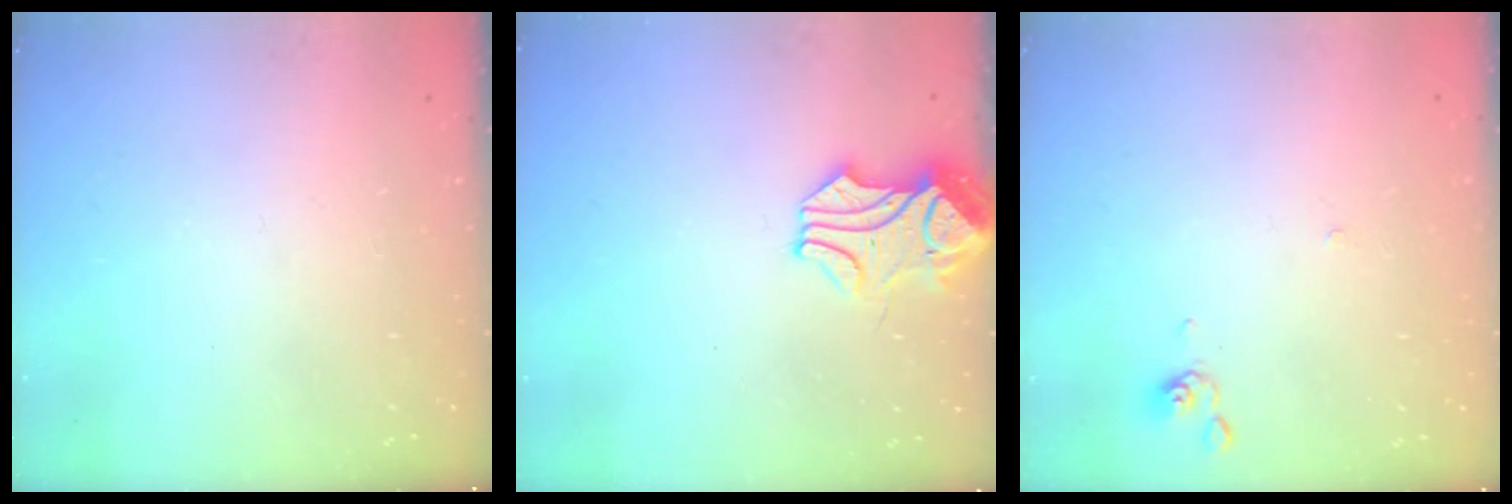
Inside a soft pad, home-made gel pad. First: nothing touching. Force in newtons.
{"total": 0.0}
{"total": 1.0, "press": 1.0, "slide": 0.2}